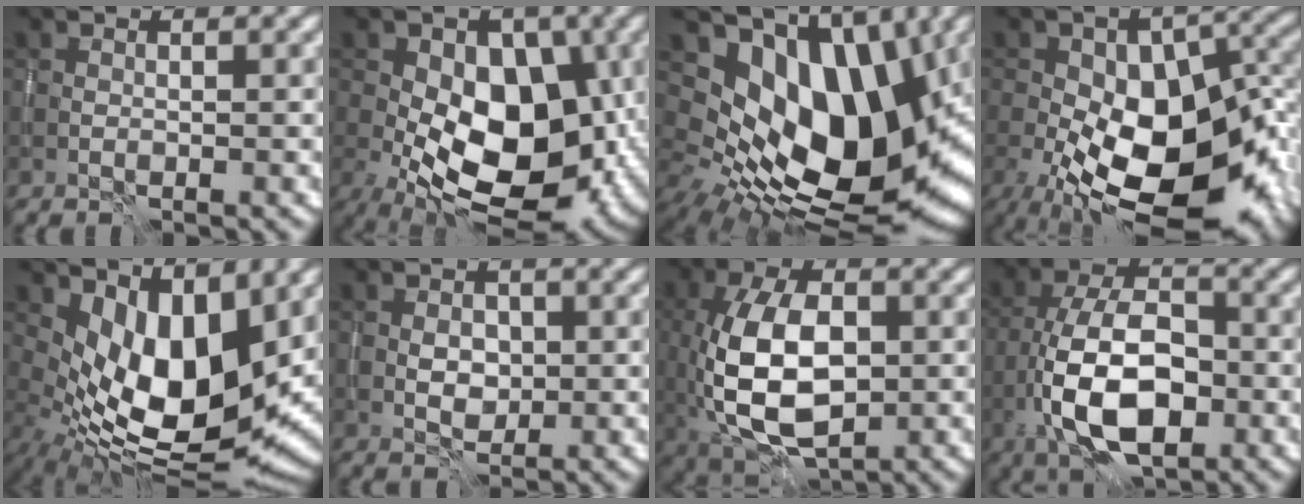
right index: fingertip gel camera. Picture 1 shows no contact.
{"total": 12.2, "force": [-1.8, 7.5, 9.5], "torque": [-0.129, -0.001, -0.040]}
{"total": 15.1, "force": [2.7, 9.5, 11.5], "torque": [-0.187, -0.009, 0.053]}
{"total": 17.4, "force": [-5.7, 9.5, 13.5], "torque": [-0.206, -0.025, -0.075]}
{"total": 10.9, "force": [1.6, 5.2, 9.4], "torque": [-0.159, -0.022, 0.034]}
{"total": 1.8, "force": [-0.2, 1.4, 1.1], "torque": [-0.016, 0.000, -0.003]}
{"total": 9.8, "force": [-1.0, 5.5, 8.1], "torque": [-0.164, -0.004, -0.018]}
{"total": 9.7, "force": [-3.4, 4.8, 7.8], "torque": [-0.147, 0.003, -0.067]}